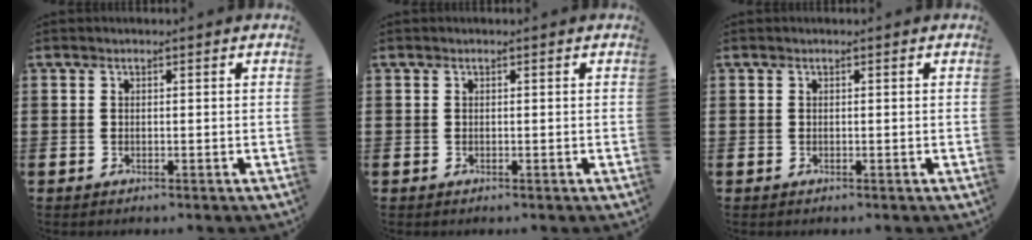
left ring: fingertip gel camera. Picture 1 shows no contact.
{"total": 0.0}
{"total": 0.0}